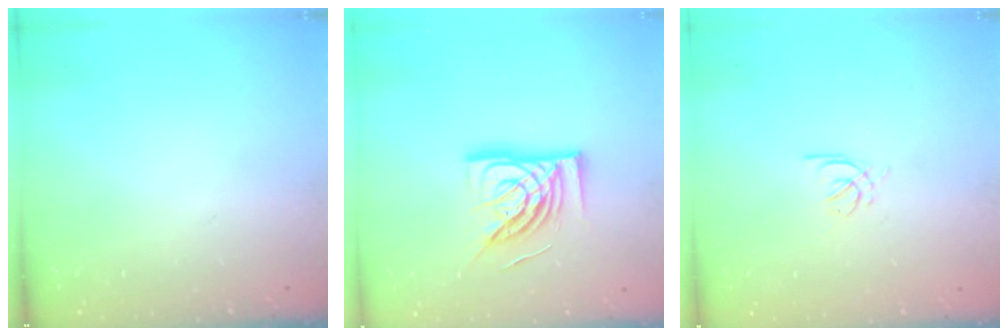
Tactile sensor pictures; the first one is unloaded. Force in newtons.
{"total": 15.0, "press": 15.0, "slide": 1.4}
{"total": 2.6, "press": 2.5, "slide": 0.7}